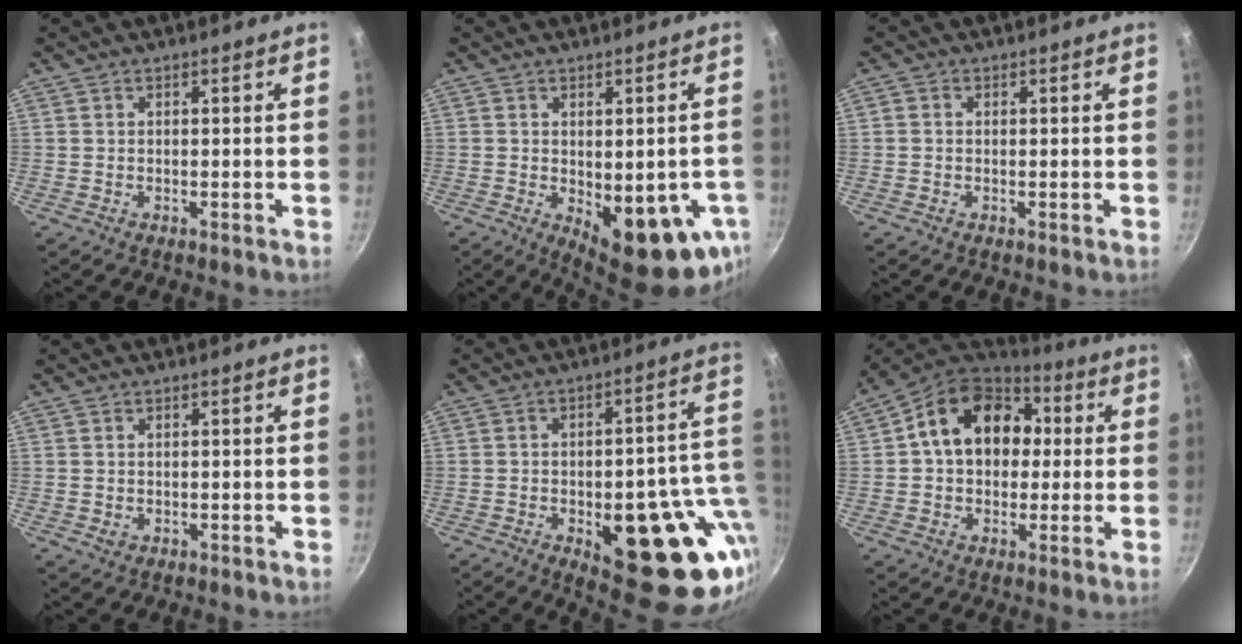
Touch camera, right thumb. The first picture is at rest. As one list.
[{"total": 16.4, "force": [-4.2, 7.0, 14.3], "torque": [-0.141, -0.019, -0.041]}, {"total": 0.8, "force": [-0.1, 0.8, 0.4], "torque": [-0.007, 0.004, -0.003]}, {"total": 1.1, "force": [0.0, 0.9, 0.6], "torque": [-0.007, -0.001, 0.003]}, {"total": 23.3, "force": [-5.0, 9.8, 20.5], "torque": [-0.203, 0.003, -0.055]}, {"total": 17.1, "force": [2.6, 12.9, 10.9], "torque": [-0.146, 0.032, 0.026]}]